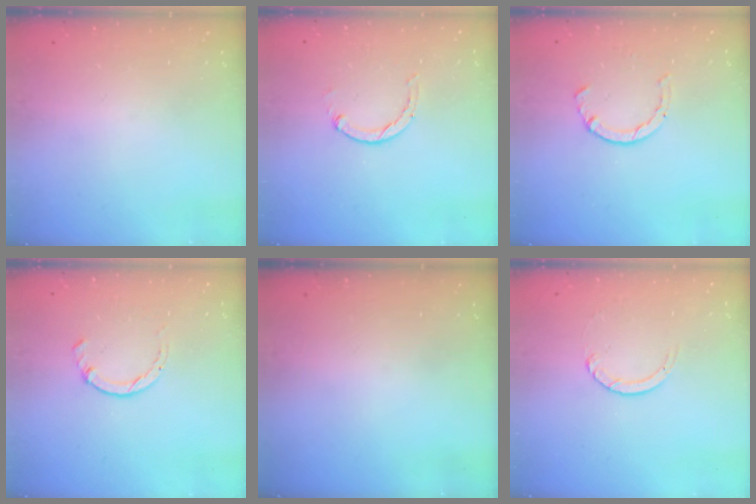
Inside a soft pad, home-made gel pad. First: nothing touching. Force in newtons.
{"total": 0.8, "press": 0.8, "slide": 0.2}
{"total": 2.1, "press": 2.1, "slide": 0.5}
{"total": 1.7, "press": 1.7, "slide": 0.3}
{"total": 0.0}
{"total": 2.4, "press": 2.4, "slide": 0.2}